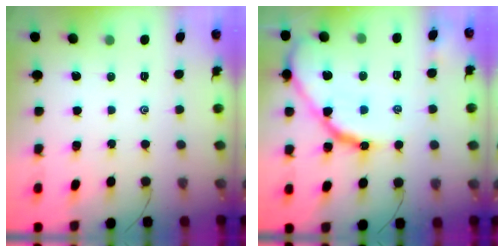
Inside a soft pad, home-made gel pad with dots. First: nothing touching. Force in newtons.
{"total": 14.8, "press": 14.7, "slide": 1.1}